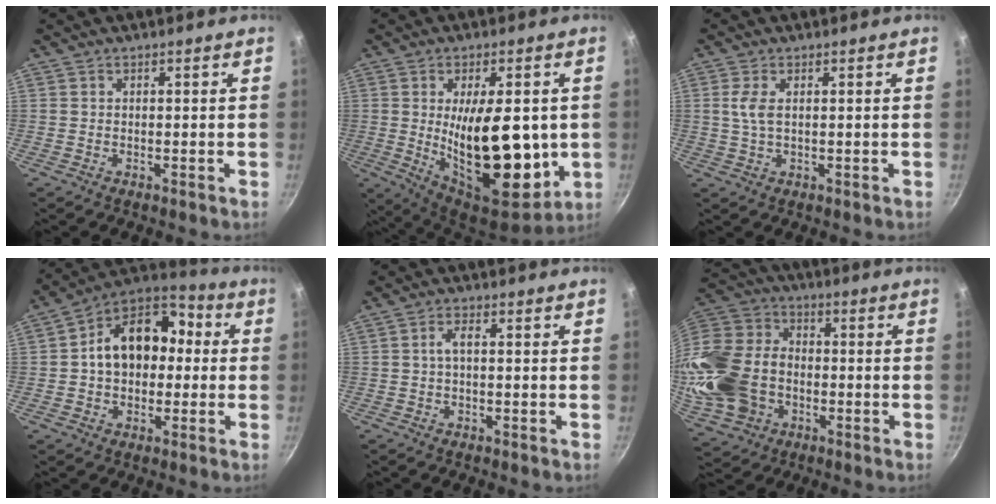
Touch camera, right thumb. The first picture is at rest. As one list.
[{"total": 22.1, "force": [-1.0, 10.4, 19.5], "torque": [-0.271, -0.032, -0.004]}, {"total": 3.4, "force": [0.7, 1.5, 3.0], "torque": [-0.066, 0.002, 0.014]}, {"total": 16.5, "force": [0.8, 12.0, 11.2], "torque": [-0.138, 0.047, -0.007]}, {"total": 2.3, "force": [-0.1, 0.8, 2.1], "torque": [-0.048, 0.011, -0.004]}, {"total": 22.6, "force": [-4.6, 16.9, 14.3], "torque": [-0.306, 0.033, -0.082]}]